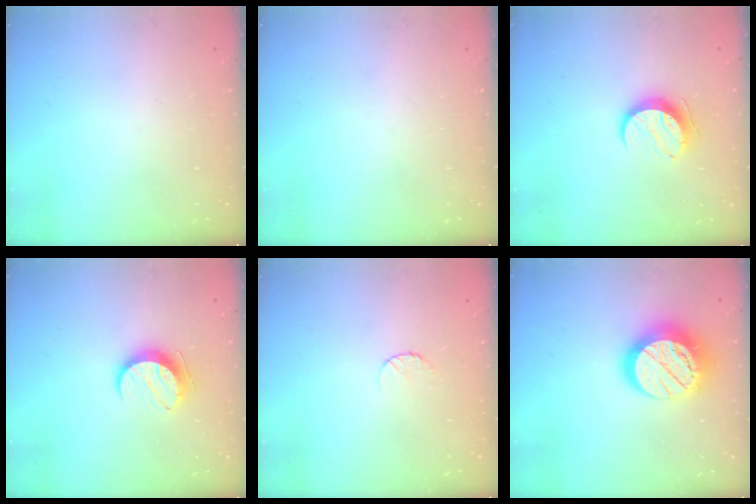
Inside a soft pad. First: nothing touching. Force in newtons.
{"total": 0.0}
{"total": 10.3, "press": 10.2, "slide": 0.5}
{"total": 10.3, "press": 10.2, "slide": 0.5}
{"total": 5.2, "press": 5.2, "slide": 0.5}
{"total": 17.5, "press": 17.4, "slide": 1.3}